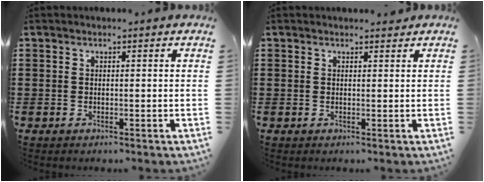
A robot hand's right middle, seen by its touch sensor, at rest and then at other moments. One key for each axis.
{"total": 0.9, "fx": 0.8, "fy": 0.4, "fz": 0.0, "tx": 0.004, "ty": -0.003, "tz": 0.013}